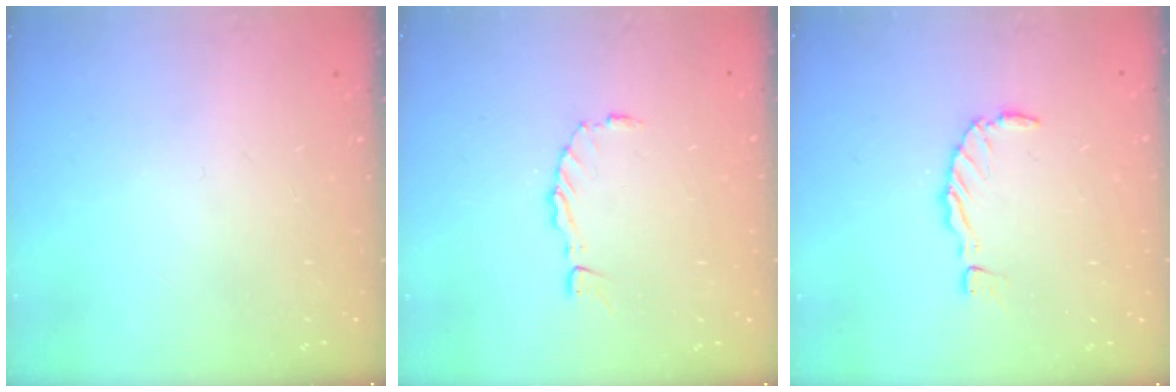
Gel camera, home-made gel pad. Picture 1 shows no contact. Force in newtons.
{"total": 0.0}
{"total": 0.0}